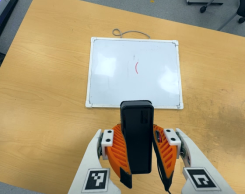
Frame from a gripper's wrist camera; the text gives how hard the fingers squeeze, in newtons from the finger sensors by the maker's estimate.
{"total": 11.6, "left": 10.0, "right": 13.2}